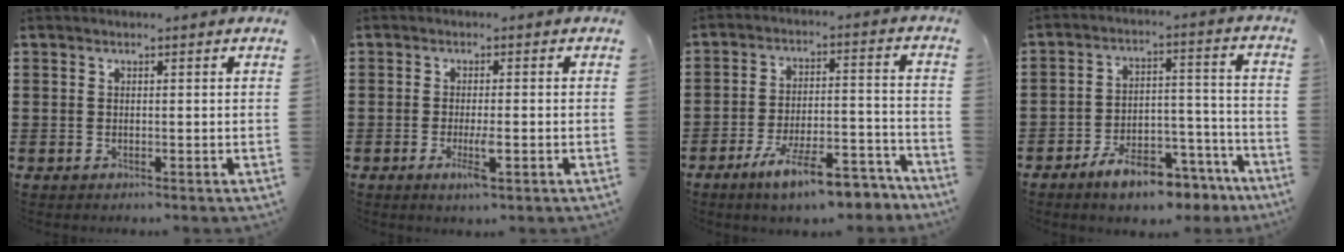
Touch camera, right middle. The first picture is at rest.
{"total": 3.7, "force": [-1.4, 0.7, 3.3], "torque": [-0.061, -0.004, -0.025]}
{"total": 10.9, "force": [-8.5, 1.9, 6.5], "torque": [-0.109, 0.025, -0.159]}
{"total": 8.6, "force": [-7.3, 2.5, 3.9], "torque": [-0.061, 0.030, -0.134]}